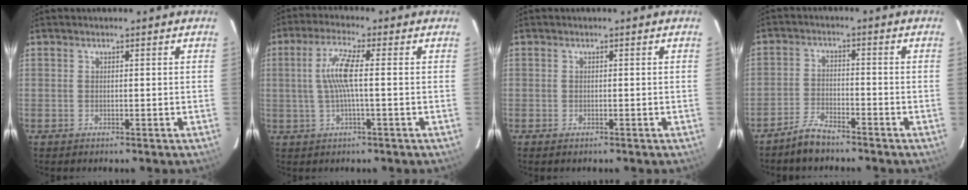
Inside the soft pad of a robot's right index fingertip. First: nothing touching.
{"total": 6.7, "force": [0.0, 0.2, 6.7], "torque": [-0.136, 0.003, 0.005]}
{"total": 0.7, "force": [-0.6, 0.3, 0.3], "torque": [-0.007, -0.004, -0.011]}
{"total": 4.8, "force": [-4.3, 1.2, 1.9], "torque": [-0.057, 0.005, -0.082]}